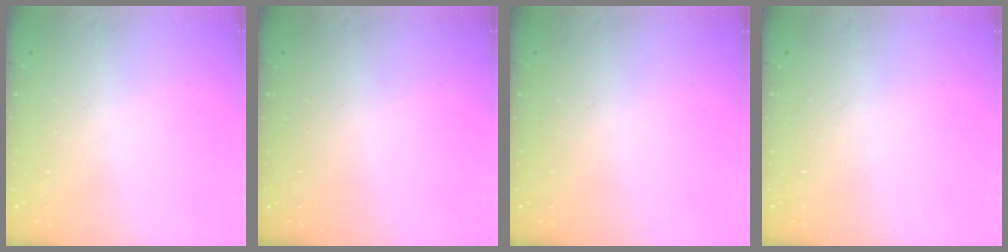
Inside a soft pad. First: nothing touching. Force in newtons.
{"total": 0.0}
{"total": 0.0}
{"total": 0.0}